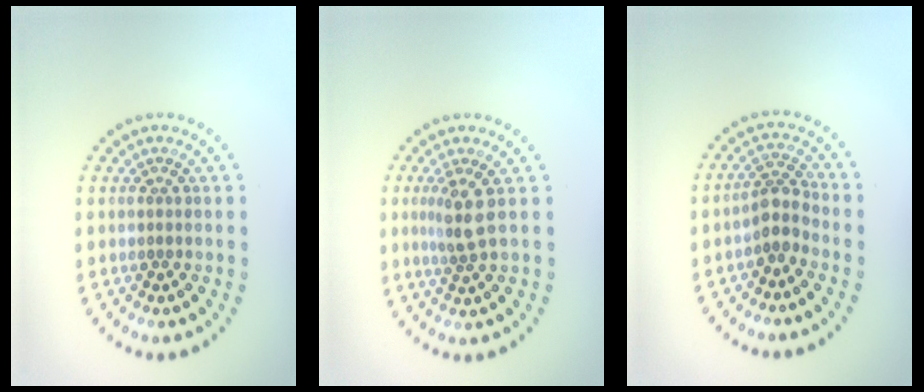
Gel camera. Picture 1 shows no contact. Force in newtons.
{"total": 2.4, "press": 1.7, "slide": 1.6}
{"total": 2.4, "press": 2.0, "slide": 1.4}